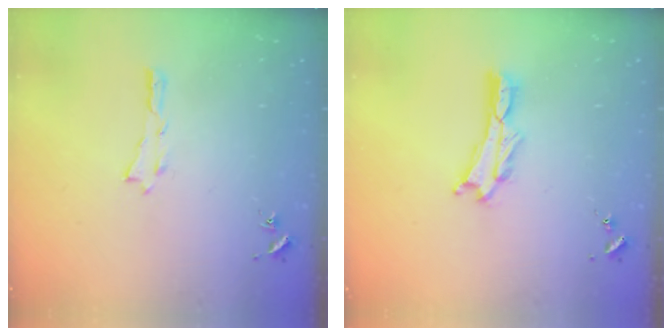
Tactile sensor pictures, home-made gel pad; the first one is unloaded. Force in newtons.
{"total": 1.1, "press": 1.1, "slide": 0.2}